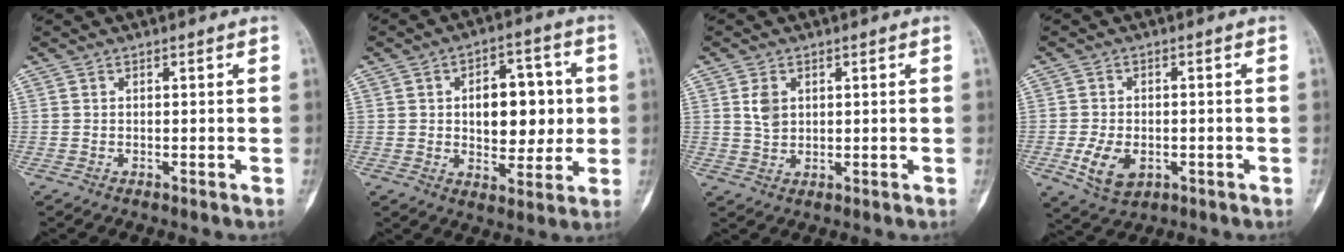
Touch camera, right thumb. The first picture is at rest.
{"total": 13.1, "force": [1.1, 7.9, 10.4], "torque": [-0.098, 0.007, 0.019]}
{"total": 3.7, "force": [1.1, 2.6, 2.3], "torque": [-0.031, -0.005, 0.025]}
{"total": 6.9, "force": [-1.9, 4.4, 4.9], "torque": [-0.087, -0.001, -0.024]}